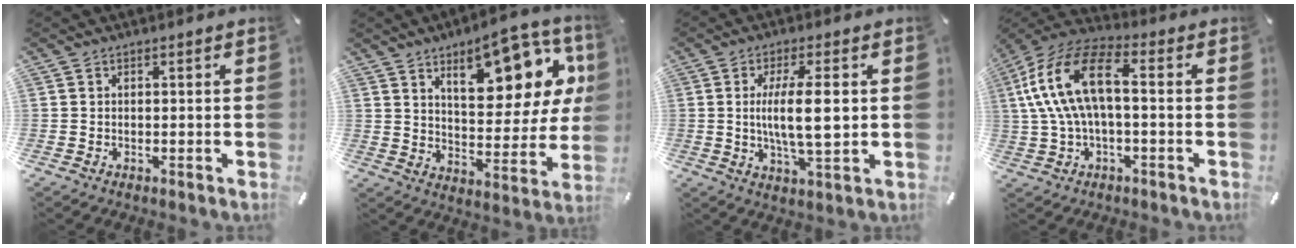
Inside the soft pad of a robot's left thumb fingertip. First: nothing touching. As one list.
[{"total": 17.8, "force": [10.1, 8.2, 12.2], "torque": [-0.156, -0.064, 0.165]}, {"total": 10.8, "force": [0.8, 2.4, 10.5], "torque": [-0.201, -0.008, 0.005]}, {"total": 16.8, "force": [1.9, 8.5, 14.4], "torque": [-0.312, 0.003, 0.028]}]